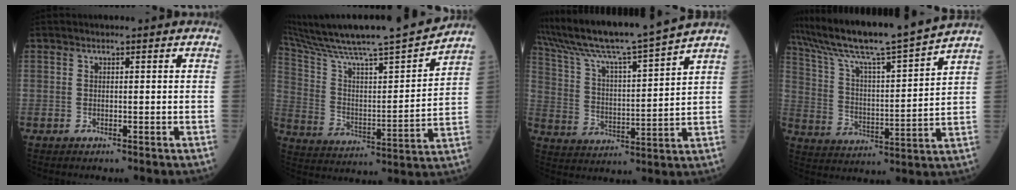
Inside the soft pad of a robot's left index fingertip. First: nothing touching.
{"total": 21.2, "force": [19.0, -0.1, 9.4], "torque": [-0.164, -0.019, 0.301]}
{"total": 16.0, "force": [14.2, -2.0, 7.0], "torque": [-0.134, -0.008, 0.242]}
{"total": 17.7, "force": [15.7, -1.3, 8.2], "torque": [-0.149, -0.011, 0.259]}